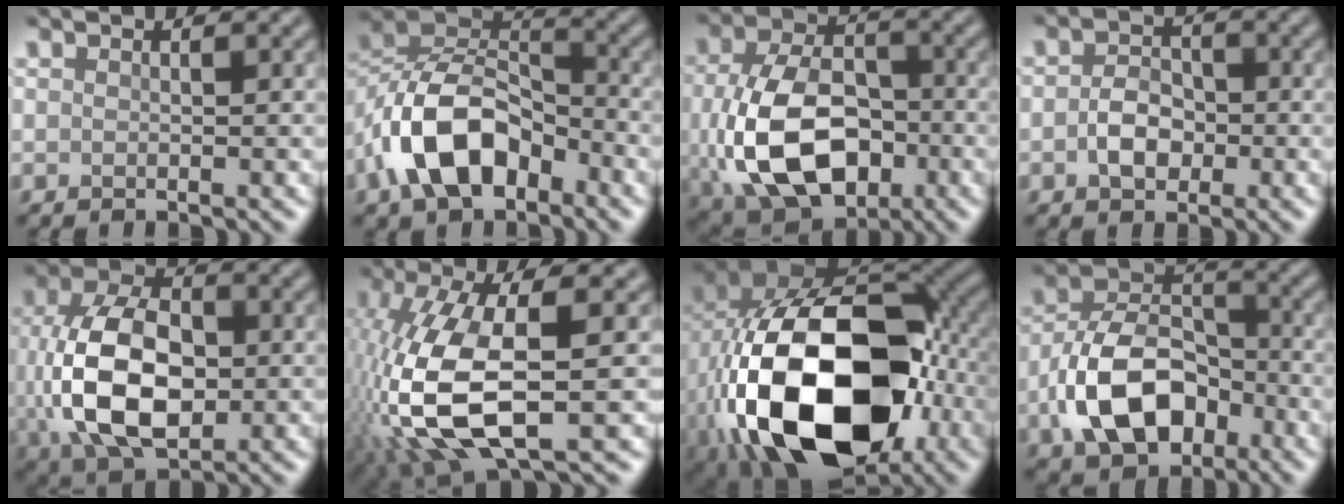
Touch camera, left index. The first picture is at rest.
{"total": 9.0, "force": [-4.2, 5.2, 6.0], "torque": [-0.117, 0.018, -0.087]}
{"total": 11.7, "force": [-2.3, 8.0, 8.3], "torque": [-0.177, -0.023, -0.040]}
{"total": 3.0, "force": [-0.7, 2.3, 1.9], "torque": [-0.035, 0.002, -0.017]}
{"total": 11.6, "force": [-0.5, 7.5, 8.8], "torque": [-0.190, -0.002, -0.008]}
{"total": 11.1, "force": [-1.9, 4.3, 10.1], "torque": [-0.232, -0.003, -0.039]}
{"total": 20.1, "force": [-4.9, 12.6, 14.9], "torque": [-0.298, -0.035, -0.067]}
{"total": 9.8, "force": [-3.5, 6.3, 6.6], "torque": [-0.128, 0.010, -0.073]}